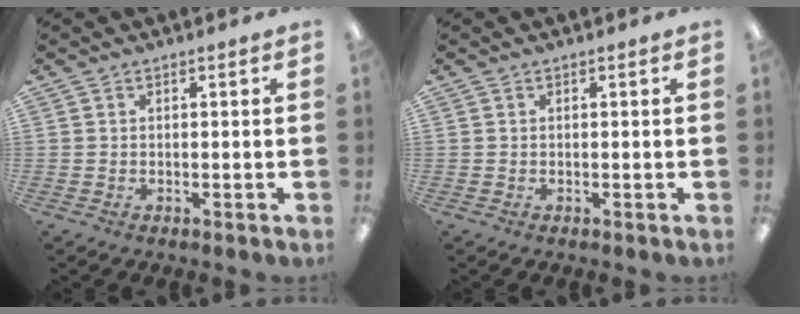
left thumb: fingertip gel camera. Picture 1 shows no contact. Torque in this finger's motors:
{"motor_torque": [0.00, 0.00, -0.04, 0.04, 0.00]}